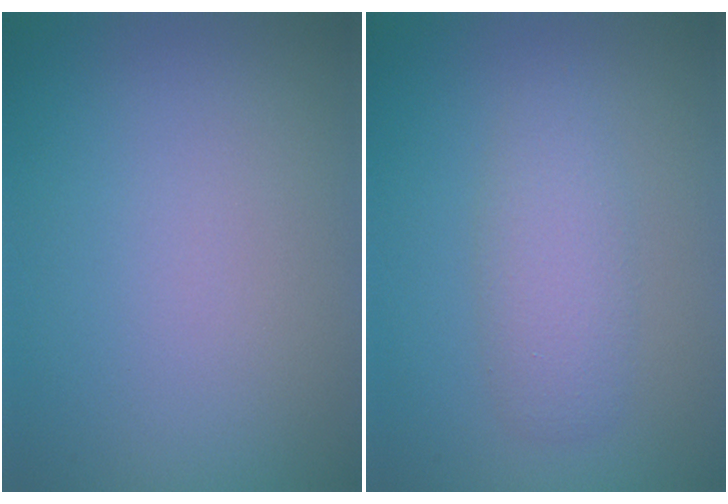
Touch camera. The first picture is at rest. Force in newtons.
{"total": 2.8, "press": 2.8, "slide": 0.1}